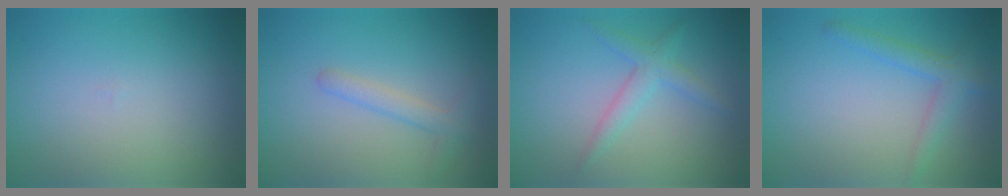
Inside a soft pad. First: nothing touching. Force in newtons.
{"total": 1.8, "press": 1.8, "slide": 0.0}
{"total": 2.2, "press": 2.2, "slide": 0.1}
{"total": 2.4, "press": 2.4, "slide": 0.1}